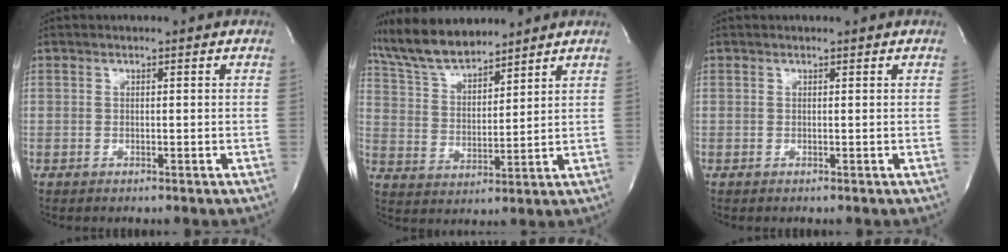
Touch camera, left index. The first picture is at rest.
{"total": 10.1, "force": [9.2, 2.1, 3.4], "torque": [-0.074, 0.008, 0.177]}
{"total": 0.6, "force": [0.6, 0.0, 0.0], "torque": [-0.001, 0.008, 0.005]}